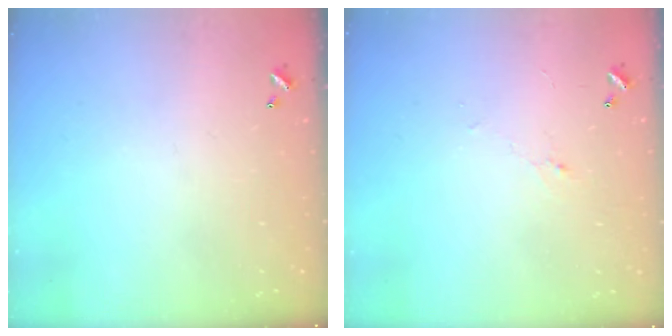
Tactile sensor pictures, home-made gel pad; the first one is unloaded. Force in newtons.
{"total": 0.6, "press": 0.2, "slide": 0.5}